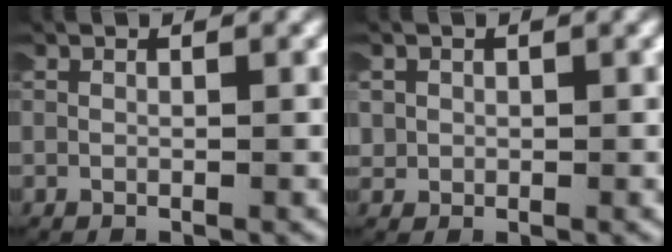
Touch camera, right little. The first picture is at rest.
{"total": 2.3, "force": [0.2, 2.2, 0.5], "torque": [-0.026, 0.003, 0.000]}